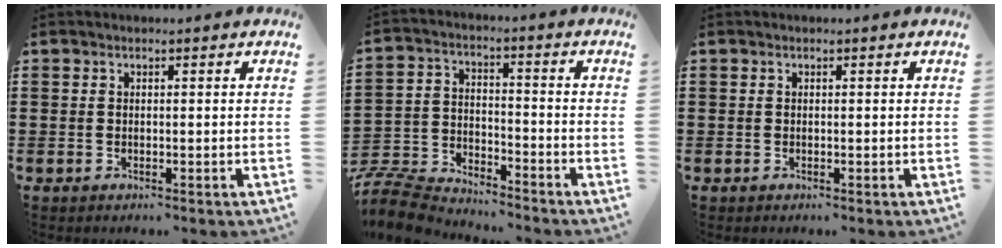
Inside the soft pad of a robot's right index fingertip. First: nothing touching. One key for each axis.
{"total": 8.1, "fx": -7.9, "fy": 1.4, "fz": 1.1, "tx": -0.041, "ty": 0.009, "tz": -0.161}
{"total": 0.0}